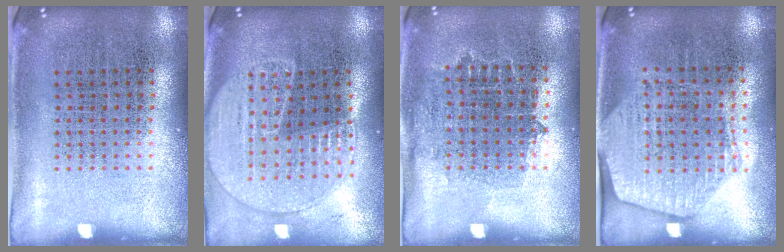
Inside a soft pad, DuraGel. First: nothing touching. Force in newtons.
{"total": 1.8, "press": 1.7, "slide": 0.6}
{"total": 0.8, "press": 0.7, "slide": 0.4}
{"total": 1.7, "press": 1.5, "slide": 0.8}